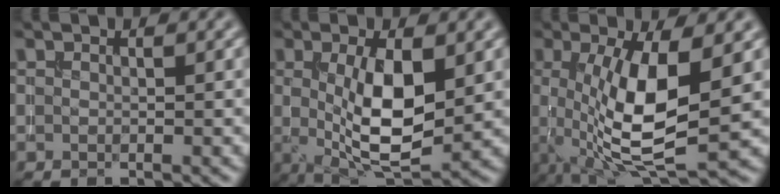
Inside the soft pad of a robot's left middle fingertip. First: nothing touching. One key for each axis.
{"total": 7.6, "fx": 0.3, "fy": 2.8, "fz": 7.1, "tx": -0.133, "ty": -0.010, "tz": 0.013}
{"total": 9.3, "fx": 0.2, "fy": 3.0, "fz": 8.8, "tx": -0.163, "ty": -0.012, "tz": 0.010}